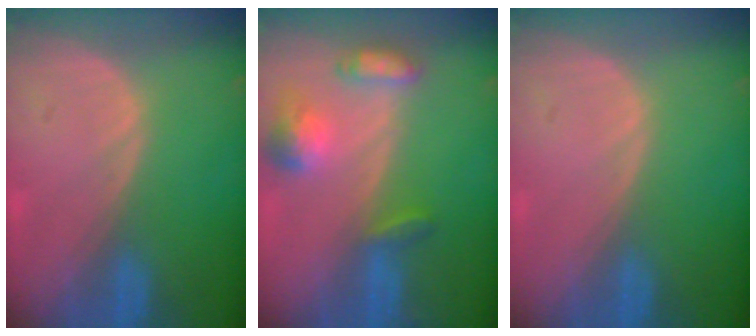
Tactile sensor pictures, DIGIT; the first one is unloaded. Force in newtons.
{"total": 6.2, "press": 6.1, "slide": 0.8}
{"total": 0.0}